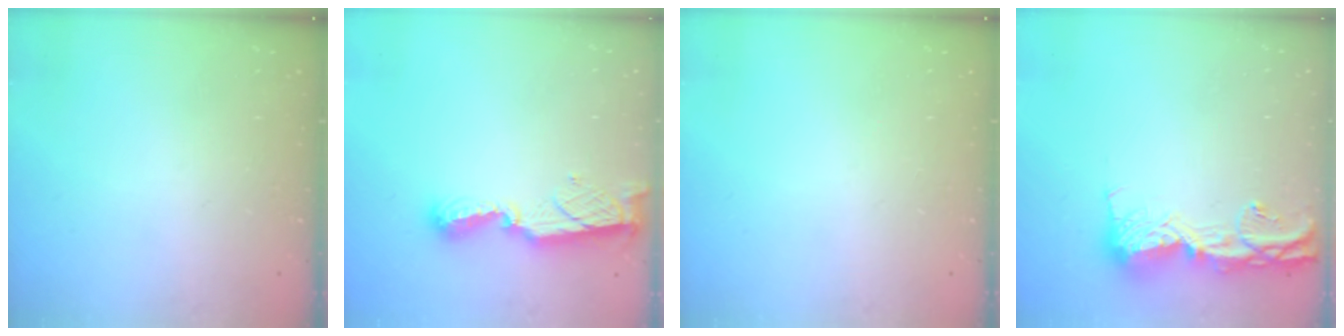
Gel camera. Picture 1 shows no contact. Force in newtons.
{"total": 8.9, "press": 8.9, "slide": 0.1}
{"total": 0.0}
{"total": 14.4, "press": 14.3, "slide": 1.5}